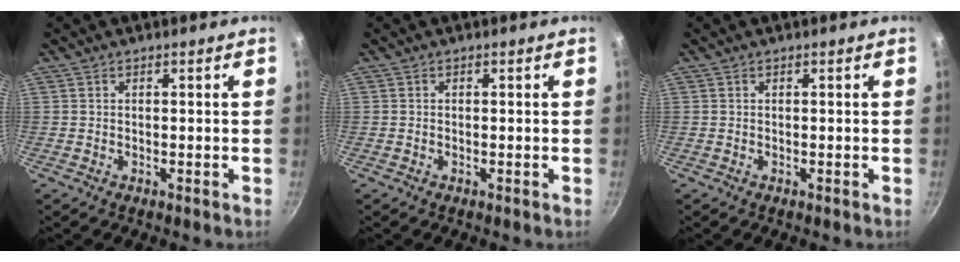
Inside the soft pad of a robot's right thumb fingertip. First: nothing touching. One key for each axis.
{"total": 0.0}
{"total": 0.0}